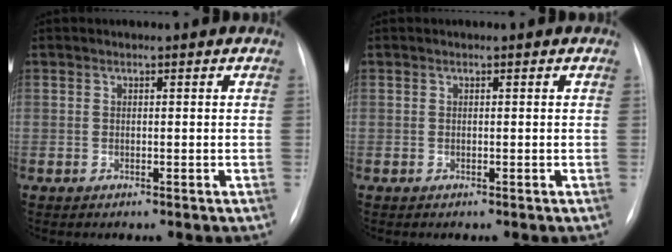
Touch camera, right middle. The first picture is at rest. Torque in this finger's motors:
{"motor_torque": [-0.65, -0.07, 0.01, 0.00]}